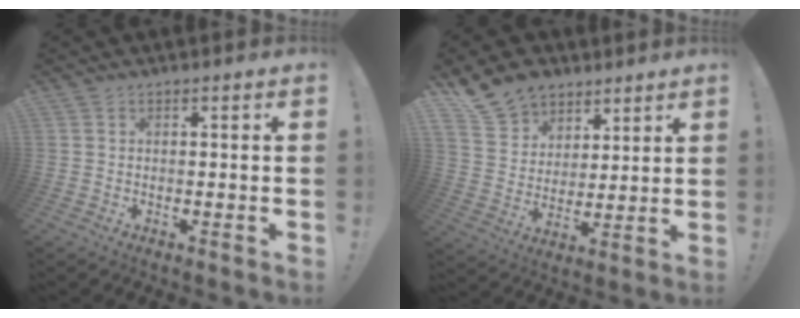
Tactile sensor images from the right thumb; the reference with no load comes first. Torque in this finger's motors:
{"motor_torque": [0.32, 0.60, 0.30, 0.28, 0.04]}